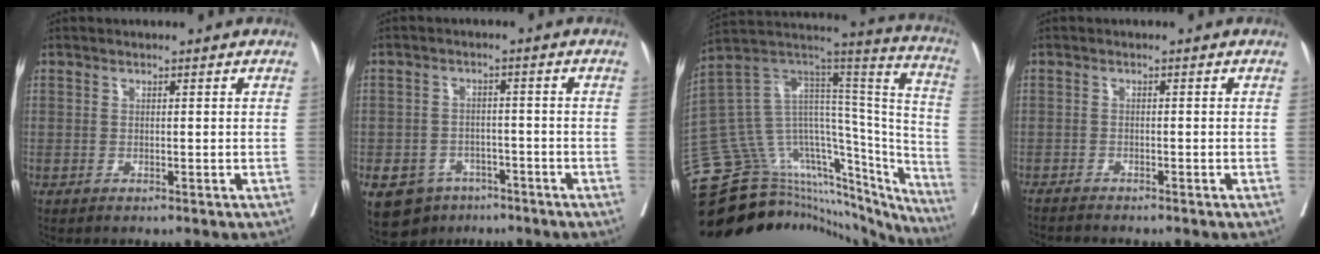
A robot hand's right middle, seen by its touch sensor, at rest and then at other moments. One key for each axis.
{"total": 8.3, "fx": -5.0, "fy": 6.1, "fz": 2.3, "tx": -0.039, "ty": 0.006, "tz": -0.069}
{"total": 38.1, "fx": -32.9, "fy": 12.9, "fz": 14.0, "tx": -0.175, "ty": 0.044, "tz": -0.443}
{"total": 2.3, "fx": -2.2, "fy": 0.1, "fz": 0.5, "tx": -0.006, "ty": -0.006, "tz": -0.035}